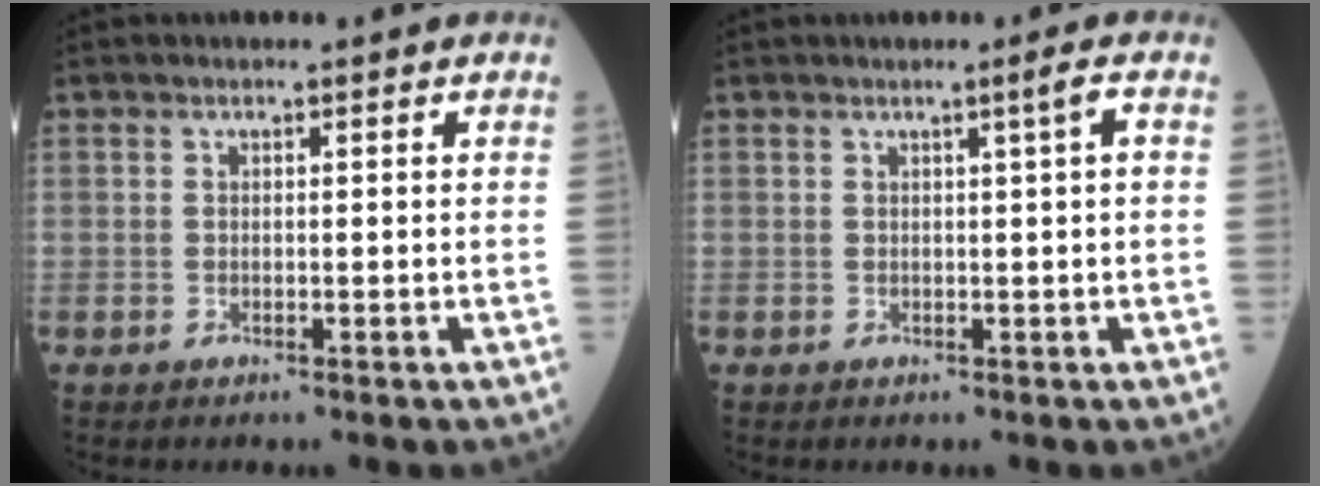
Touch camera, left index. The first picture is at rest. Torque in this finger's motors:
{"motor_torque": [0.27, -0.18, 0.05, 0.03]}